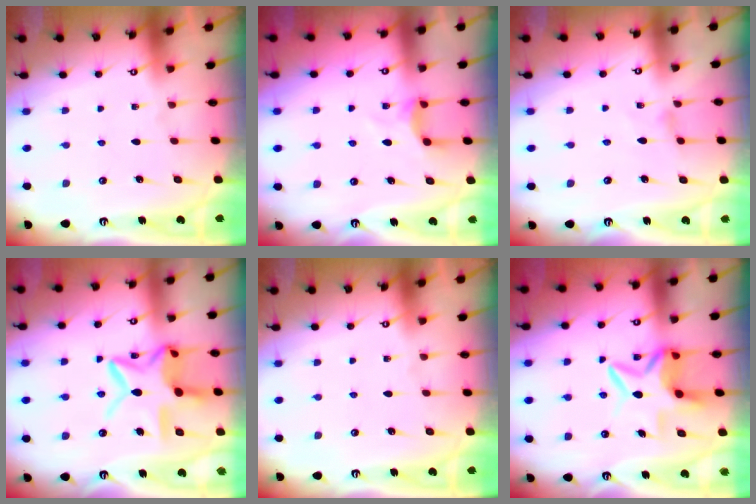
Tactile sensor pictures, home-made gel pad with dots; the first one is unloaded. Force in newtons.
{"total": 4.3, "press": 4.3, "slide": 0.6}
{"total": 0.6, "press": 0.5, "slide": 0.2}
{"total": 15.4, "press": 15.3, "slide": 1.4}
{"total": 0.0}
{"total": 8.2, "press": 8.2, "slide": 0.8}